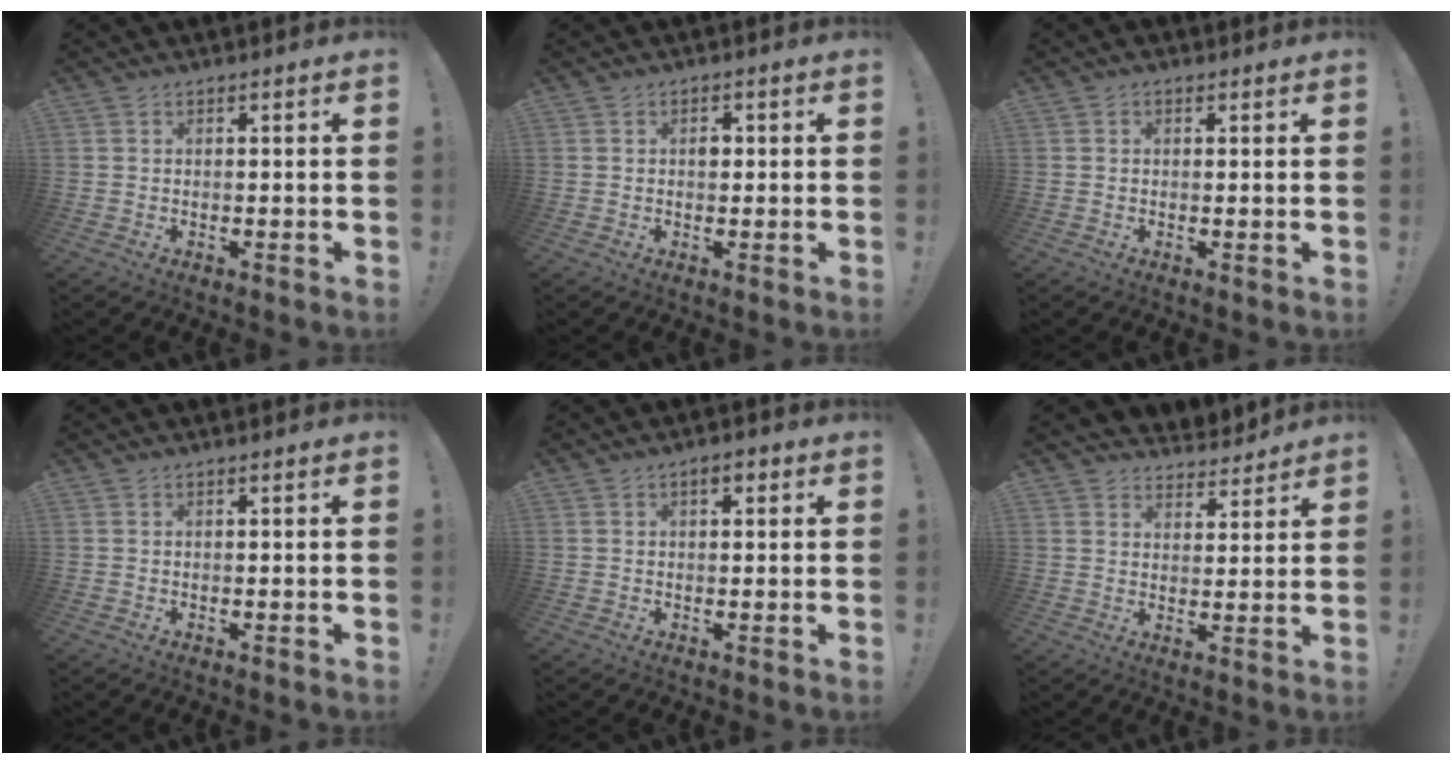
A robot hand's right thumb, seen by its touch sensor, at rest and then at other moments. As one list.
[{"total": 2.0, "force": [0.2, 1.4, 1.4], "torque": [-0.015, 0.002, -0.002]}, {"total": 0.9, "force": [0.2, 0.7, 0.6], "torque": [-0.005, -0.001, 0.004]}, {"total": 0.0}, {"total": 2.8, "force": [1.2, 1.4, 2.0], "torque": [-0.023, -0.001, 0.017]}, {"total": 4.8, "force": [4.0, 2.6, 0.3], "torque": [0.004, -0.040, 0.073]}]